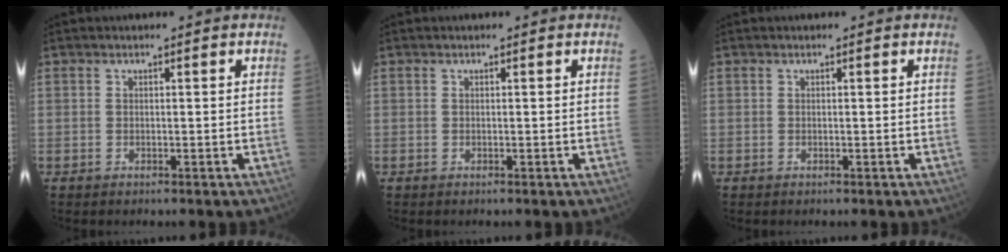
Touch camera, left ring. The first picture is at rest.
{"total": 0.0}
{"total": 0.0}